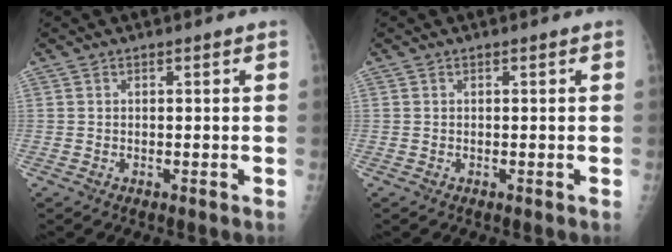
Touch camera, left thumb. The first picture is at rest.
{"total": 0.0}